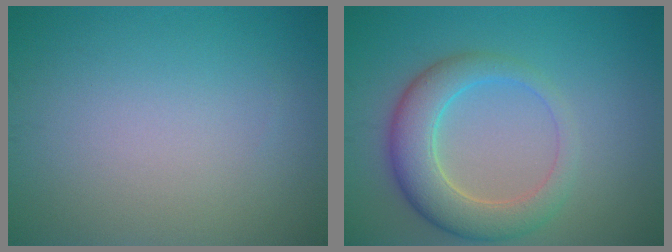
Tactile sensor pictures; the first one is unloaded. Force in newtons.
{"total": 5.6, "press": 5.5, "slide": 0.4}